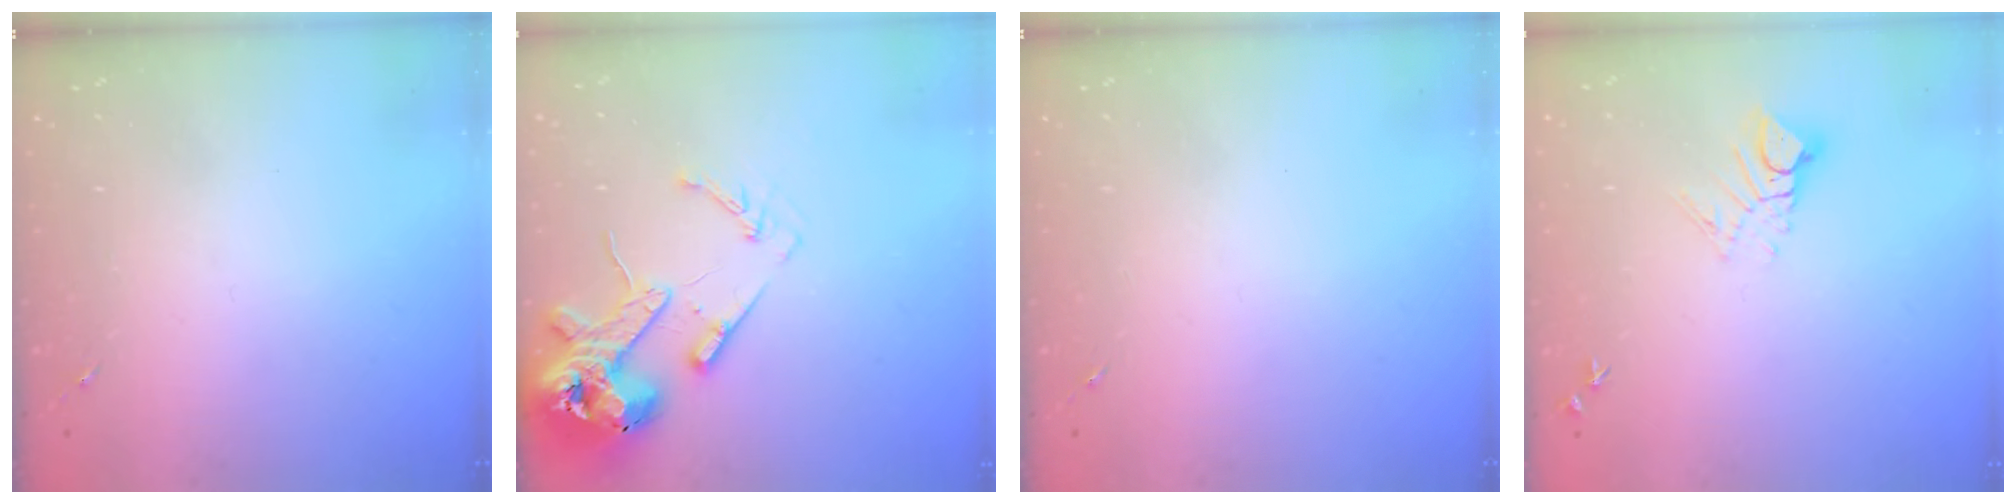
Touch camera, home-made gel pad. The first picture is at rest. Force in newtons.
{"total": 14.8, "press": 14.6, "slide": 2.1}
{"total": 0.0}
{"total": 7.4, "press": 7.3, "slide": 0.9}